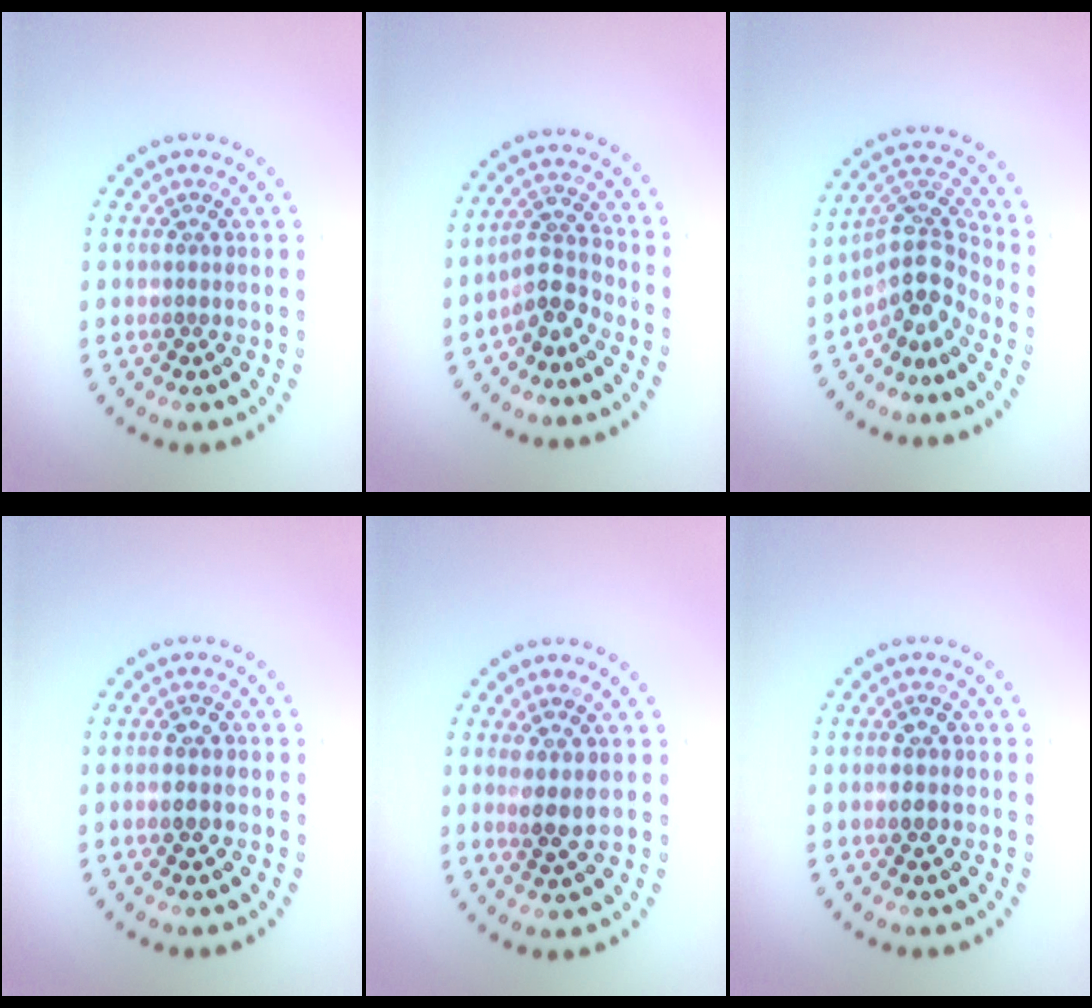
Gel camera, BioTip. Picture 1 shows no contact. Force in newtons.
{"total": 2.8, "press": 2.4, "slide": 1.5}
{"total": 4.4, "press": 3.2, "slide": 3.0}
{"total": 1.8, "press": 1.8, "slide": 0.1}
{"total": 2.0, "press": 1.7, "slide": 1.1}
{"total": 1.4, "press": 1.4, "slide": 0.2}